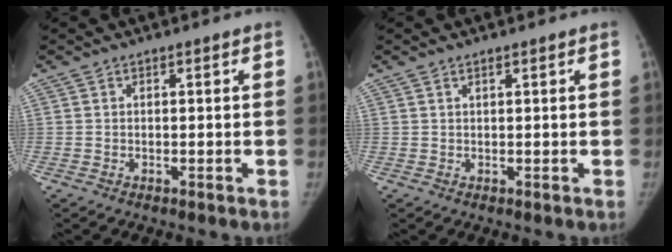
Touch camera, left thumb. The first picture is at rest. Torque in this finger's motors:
{"motor_torque": [-0.30, -0.14, -0.11, 0.03, 0.02]}